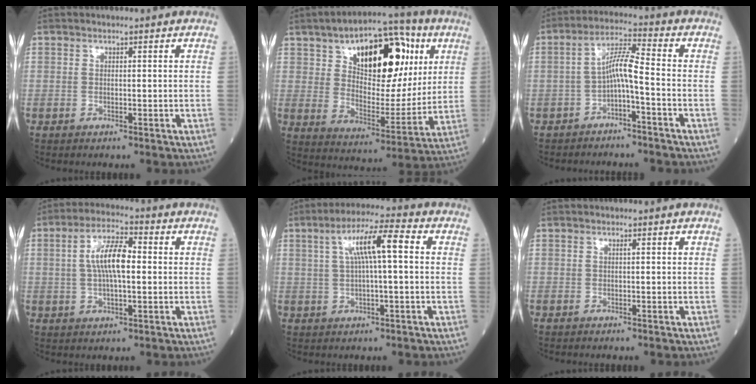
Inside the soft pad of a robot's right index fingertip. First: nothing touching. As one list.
[{"total": 19.6, "force": [7.6, 8.9, 15.7], "torque": [-0.229, 0.024, 0.120]}, {"total": 5.5, "force": [-1.8, 0.3, 5.1], "torque": [-0.096, 0.024, -0.034]}, {"total": 8.0, "force": [0.8, 2.2, 7.6], "torque": [-0.150, 0.015, 0.011]}, {"total": 8.2, "force": [1.7, 0.8, 8.0], "torque": [-0.147, 0.024, 0.030]}, {"total": 0.0}]